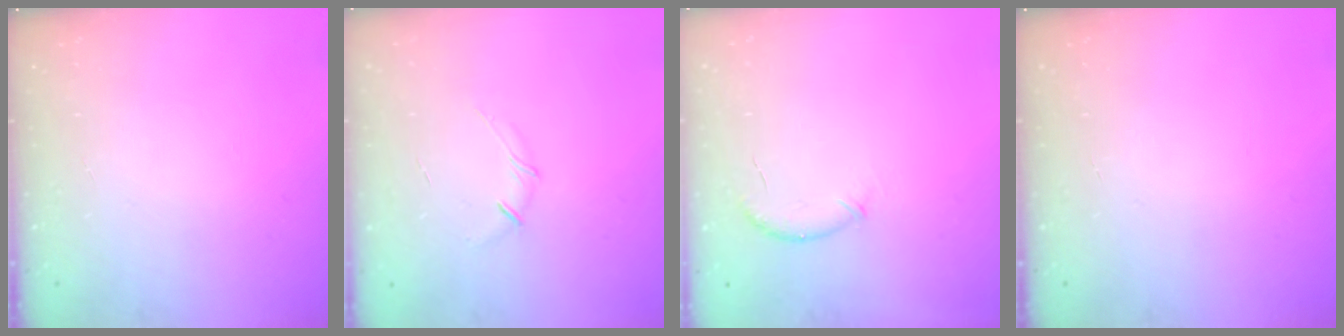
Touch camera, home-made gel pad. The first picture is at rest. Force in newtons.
{"total": 4.1, "press": 4.0, "slide": 0.9}
{"total": 6.5, "press": 6.5, "slide": 1.0}
{"total": 0.0}